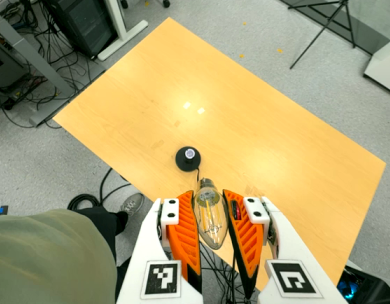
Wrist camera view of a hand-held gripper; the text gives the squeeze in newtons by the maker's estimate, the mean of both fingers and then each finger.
{"total": 20.0, "left": 21.9, "right": 18.0}